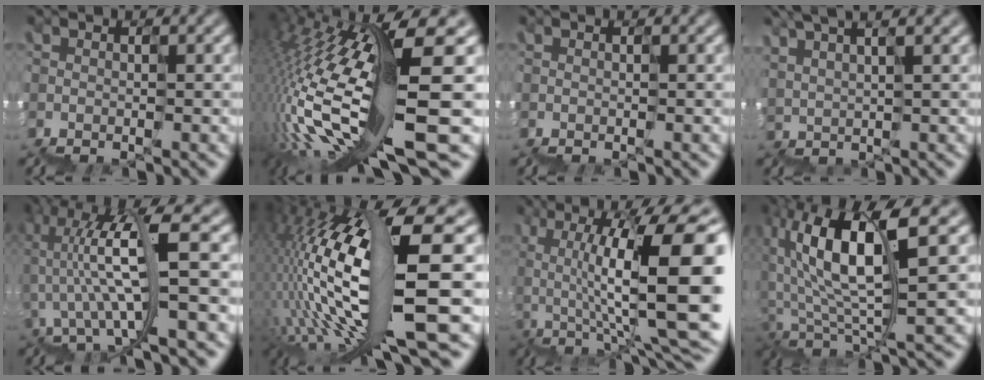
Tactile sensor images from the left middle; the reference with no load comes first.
{"total": 14.5, "force": [0.2, 1.8, 14.3], "torque": [-0.270, -0.007, 0.030]}
{"total": 0.0}
{"total": 4.9, "force": [3.4, 1.3, 3.2], "torque": [-0.004, 0.028, 0.060]}
{"total": 9.4, "force": [2.1, 2.3, 8.8], "torque": [-0.167, 0.025, 0.053]}
{"total": 15.1, "force": [1.2, 2.7, 14.8], "torque": [-0.259, 0.018, 0.043]}
{"total": 11.3, "force": [1.6, 3.9, 10.5], "torque": [-0.152, 0.018, 0.038]}
{"total": 9.1, "force": [1.2, 2.6, 8.6], "torque": [-0.155, 0.022, 0.027]}